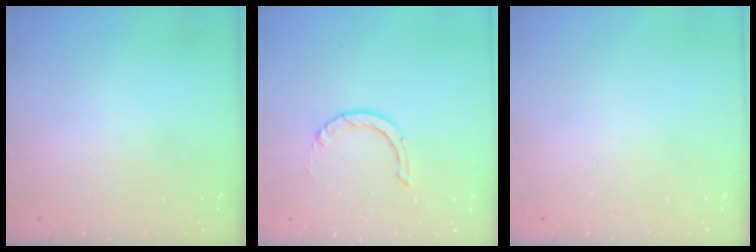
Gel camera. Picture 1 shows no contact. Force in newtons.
{"total": 0.9, "press": 0.9, "slide": 0.1}
{"total": 0.0}